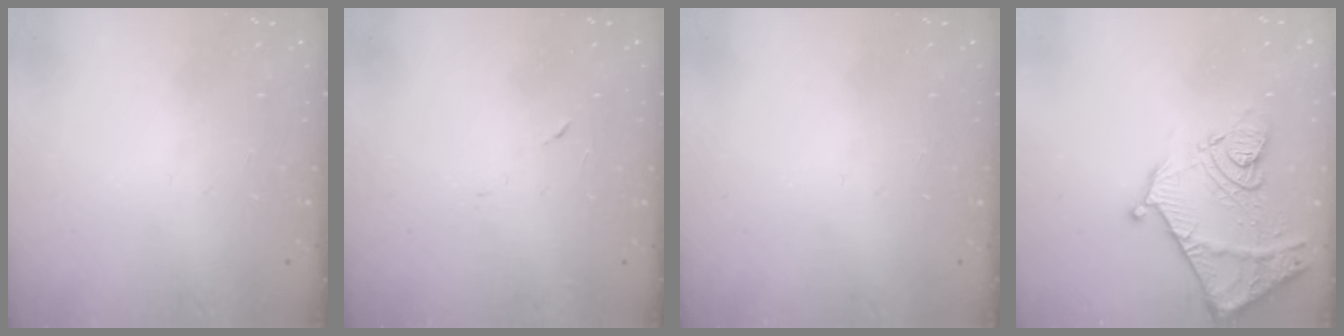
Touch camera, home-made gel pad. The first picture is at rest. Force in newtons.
{"total": 5.3, "press": 5.3, "slide": 0.6}
{"total": 0.0}
{"total": 14.3, "press": 14.3, "slide": 1.4}